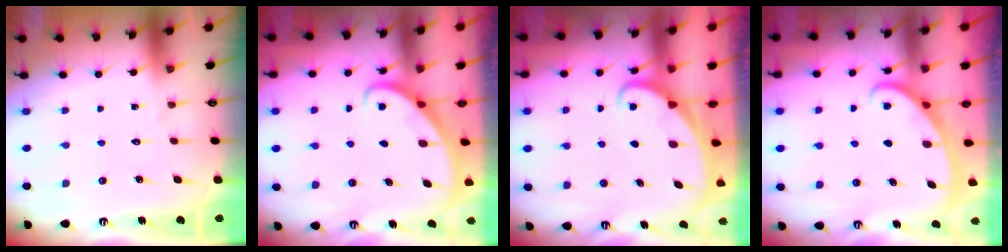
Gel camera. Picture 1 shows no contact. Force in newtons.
{"total": 2.9, "press": 2.9, "slide": 0.2}
{"total": 2.7, "press": 2.7, "slide": 0.2}
{"total": 2.8, "press": 2.8, "slide": 0.3}